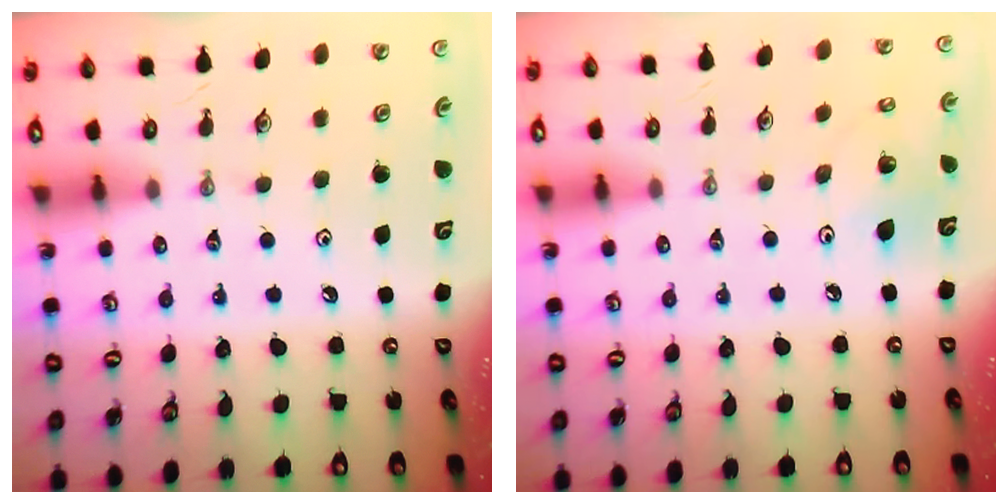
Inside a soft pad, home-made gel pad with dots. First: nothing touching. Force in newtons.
{"total": 7.9, "press": 7.8, "slide": 1.5}